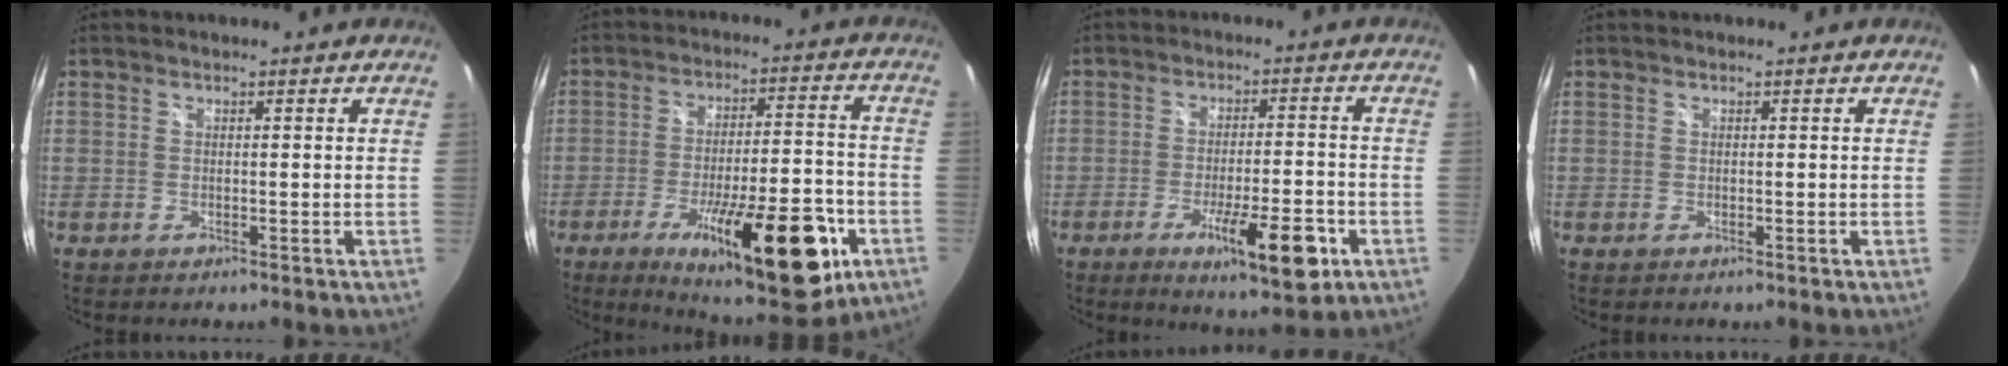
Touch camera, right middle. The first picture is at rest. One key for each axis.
{"total": 22.3, "fx": -10.9, "fy": 6.9, "fz": 18.2, "tx": -0.279, "ty": -0.028, "tz": -0.148}
{"total": 11.6, "fx": -5.7, "fy": 2.4, "fz": 9.8, "tx": -0.167, "ty": -0.021, "tz": -0.081}
{"total": 0.0}